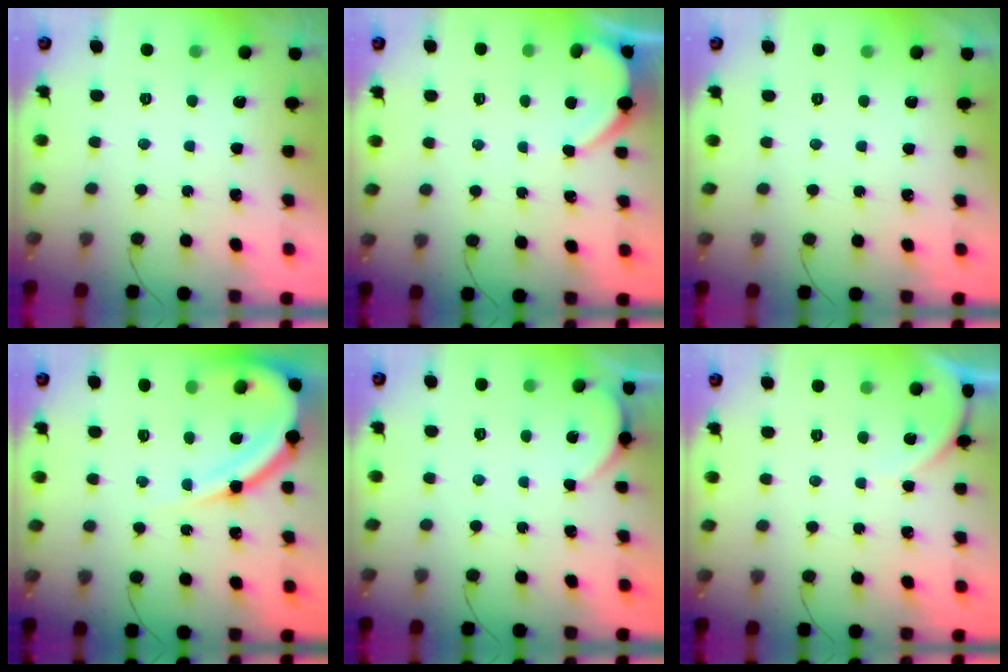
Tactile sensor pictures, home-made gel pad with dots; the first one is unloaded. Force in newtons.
{"total": 2.9, "press": 2.9, "slide": 0.4}
{"total": 1.0, "press": 1.0, "slide": 0.1}
{"total": 12.8, "press": 12.8, "slide": 1.4}
{"total": 2.6, "press": 2.5, "slide": 0.5}
{"total": 3.0, "press": 3.0, "slide": 0.3}